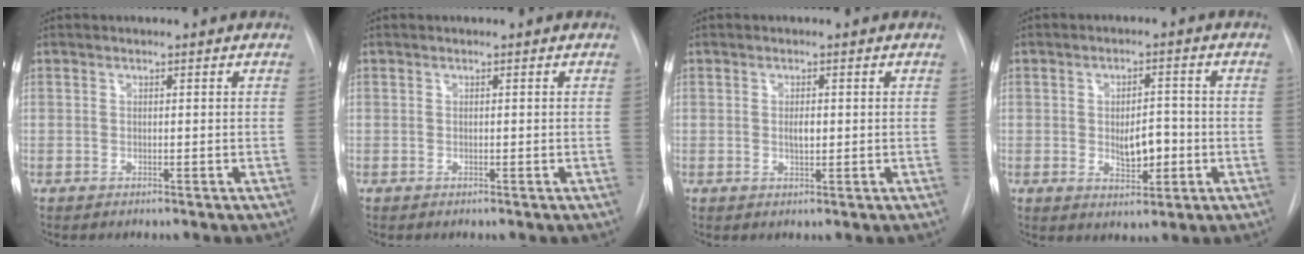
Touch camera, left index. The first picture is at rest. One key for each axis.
{"total": 0.0}
{"total": 1.6, "fx": 0.1, "fy": 0.7, "fz": 1.5, "tx": -0.027, "ty": -0.001, "tz": 0.001}
{"total": 5.3, "fx": -0.9, "fy": 2.6, "fz": 4.5, "tx": -0.065, "ty": -0.001, "tz": -0.007}